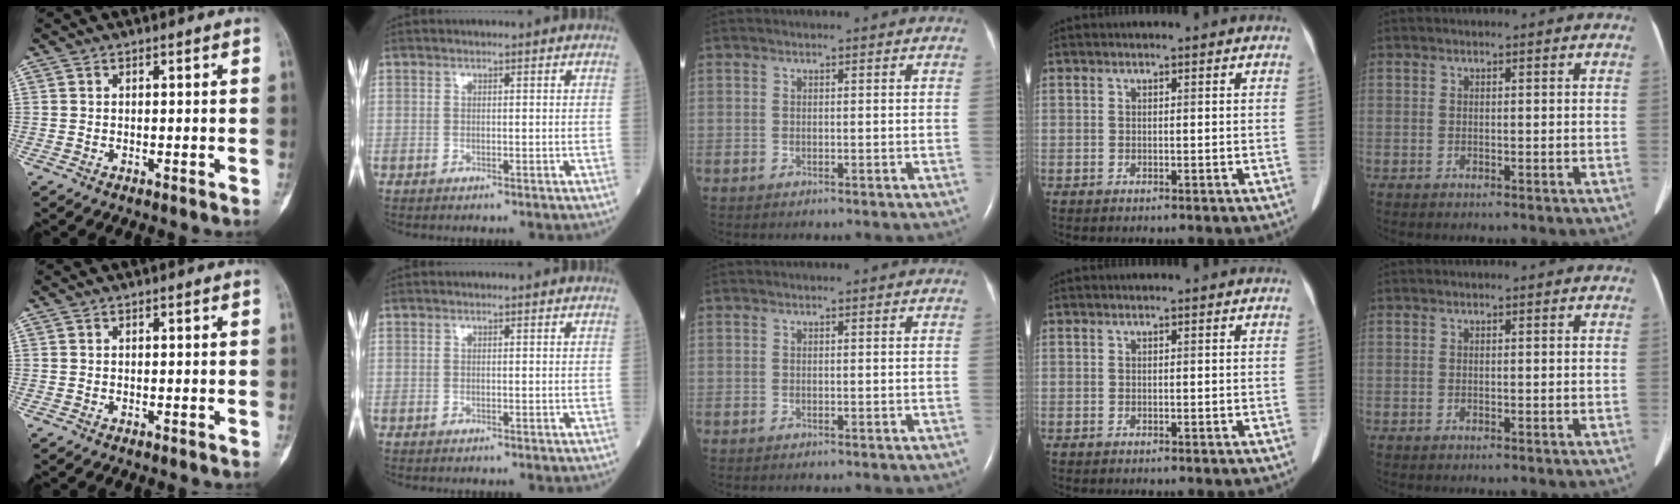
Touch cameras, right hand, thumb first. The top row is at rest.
{}